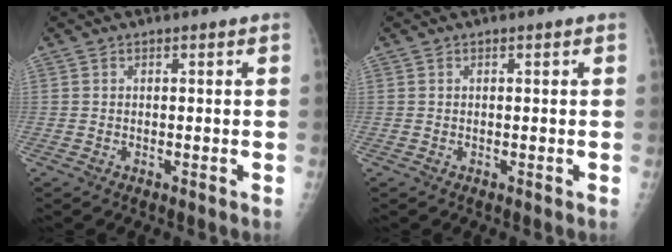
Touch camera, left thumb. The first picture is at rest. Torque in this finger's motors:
{"motor_torque": [-0.04, -0.04, 0.12, 0.07, 0.00]}